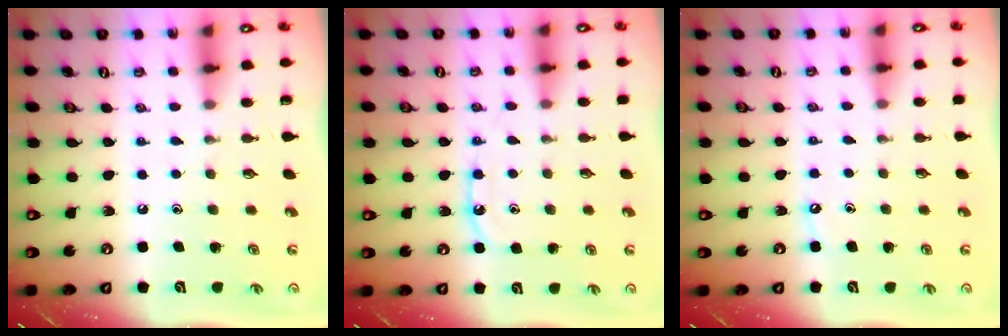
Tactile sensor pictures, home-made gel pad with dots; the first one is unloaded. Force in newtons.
{"total": 8.2, "press": 8.1, "slide": 0.9}
{"total": 3.1, "press": 3.0, "slide": 0.4}